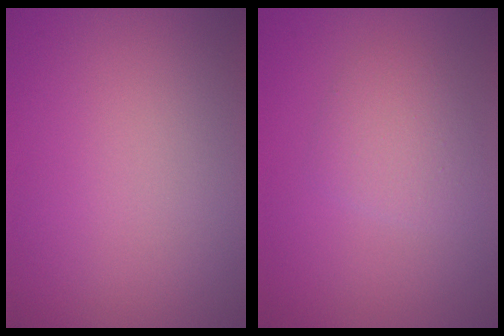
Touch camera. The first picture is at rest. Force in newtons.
{"total": 2.3, "press": 2.3, "slide": 0.2}